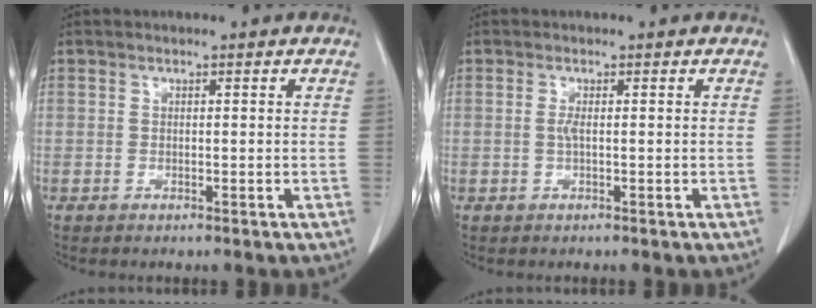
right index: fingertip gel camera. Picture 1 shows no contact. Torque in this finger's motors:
{"motor_torque": [0.20, -0.02, 0.09, 0.03]}